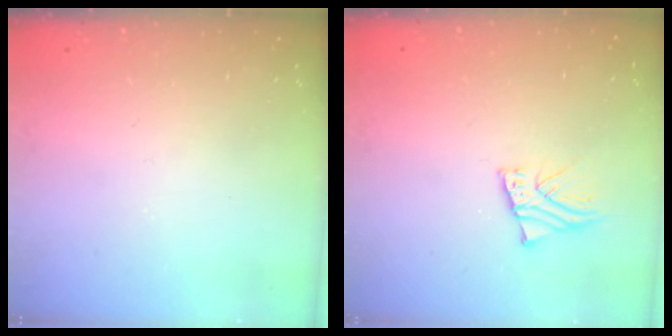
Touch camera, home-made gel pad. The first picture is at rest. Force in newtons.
{"total": 2.5, "press": 2.5, "slide": 0.2}